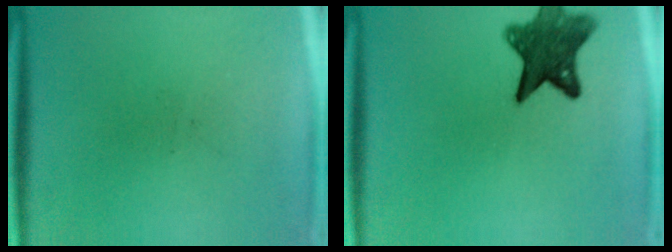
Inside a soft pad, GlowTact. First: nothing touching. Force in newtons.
{"total": 9.8}